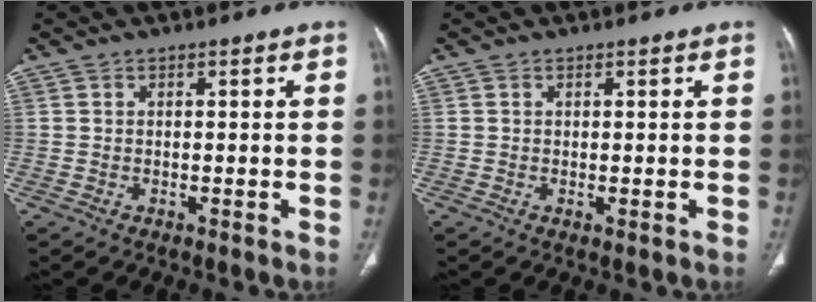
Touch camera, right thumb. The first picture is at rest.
{"total": 0.5, "force": [0.0, 0.1, 0.5], "torque": [-0.013, -0.005, 0.002]}